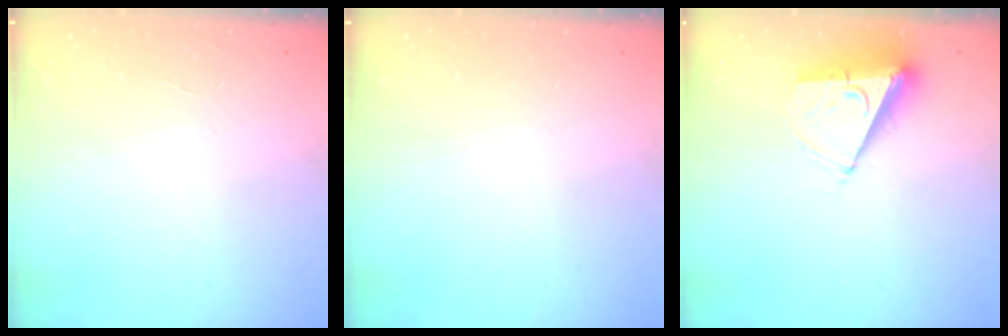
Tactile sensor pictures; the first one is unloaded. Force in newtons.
{"total": 0.0}
{"total": 8.4, "press": 8.4, "slide": 0.5}